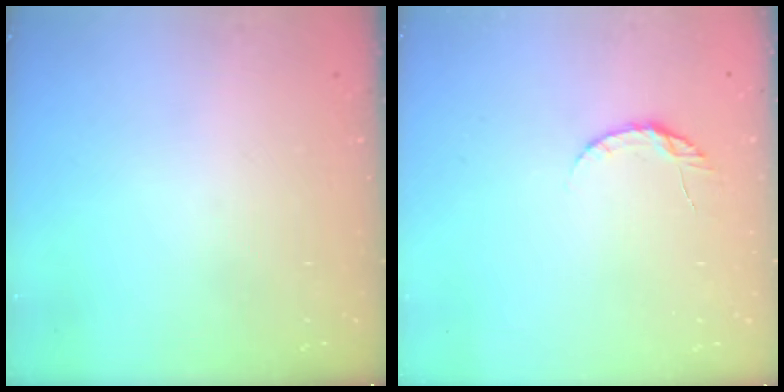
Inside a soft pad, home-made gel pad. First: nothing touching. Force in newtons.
{"total": 5.1, "press": 5.0, "slide": 0.7}